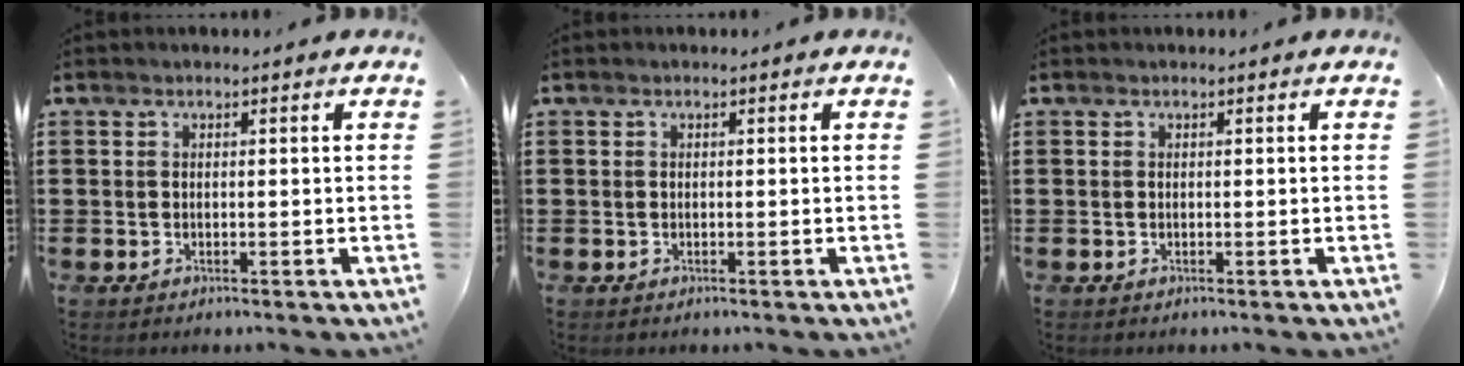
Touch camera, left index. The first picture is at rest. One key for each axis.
{"total": 0.0}
{"total": 0.0}